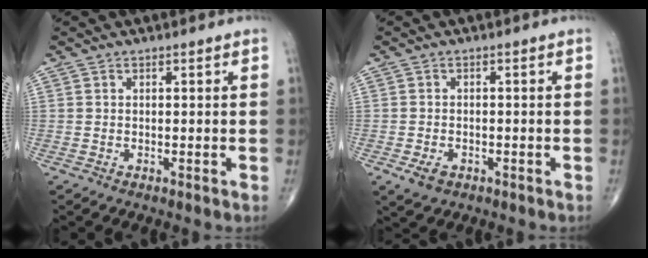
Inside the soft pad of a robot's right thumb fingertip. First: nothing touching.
{"total": 3.2, "force": [-1.5, 2.2, 1.8], "torque": [-0.031, 0.000, -0.019]}